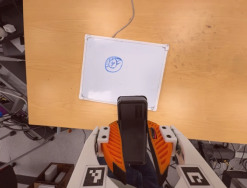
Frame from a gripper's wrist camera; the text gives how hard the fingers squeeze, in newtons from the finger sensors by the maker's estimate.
{"total": 11.0, "left": 8.6, "right": 13.4}